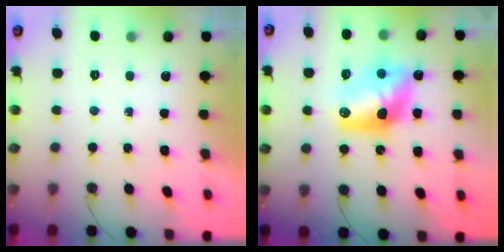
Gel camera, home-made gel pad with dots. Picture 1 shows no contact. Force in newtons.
{"total": 12.6, "press": 12.6, "slide": 0.9}